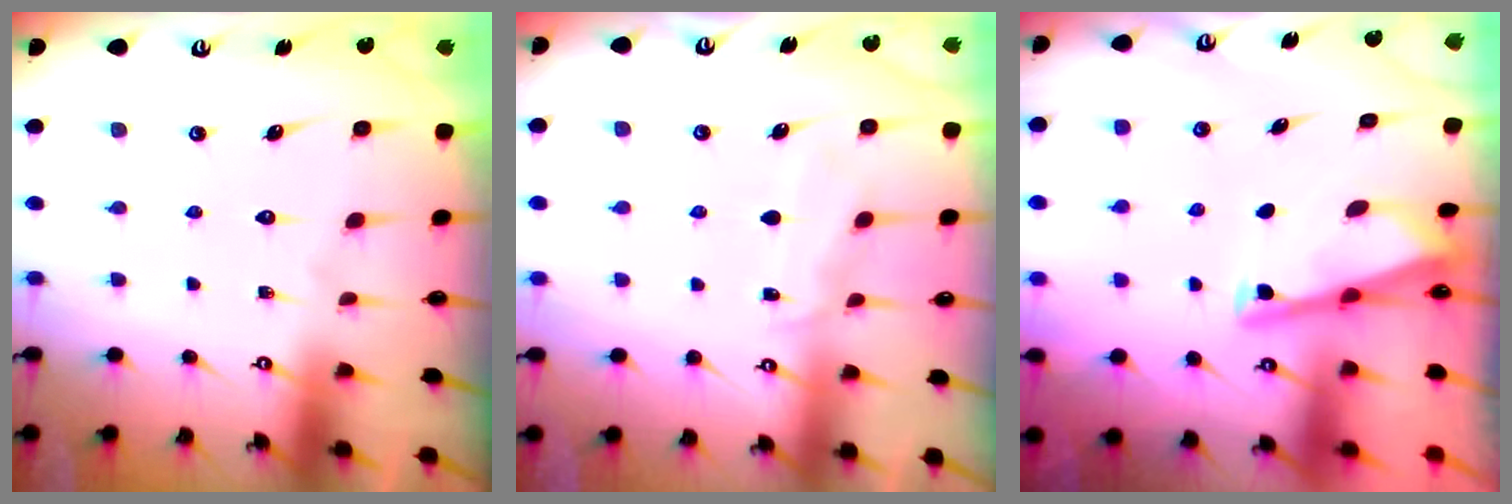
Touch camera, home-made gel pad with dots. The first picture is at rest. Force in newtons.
{"total": 4.7, "press": 4.7, "slide": 0.6}
{"total": 2.9, "press": 2.9, "slide": 0.3}